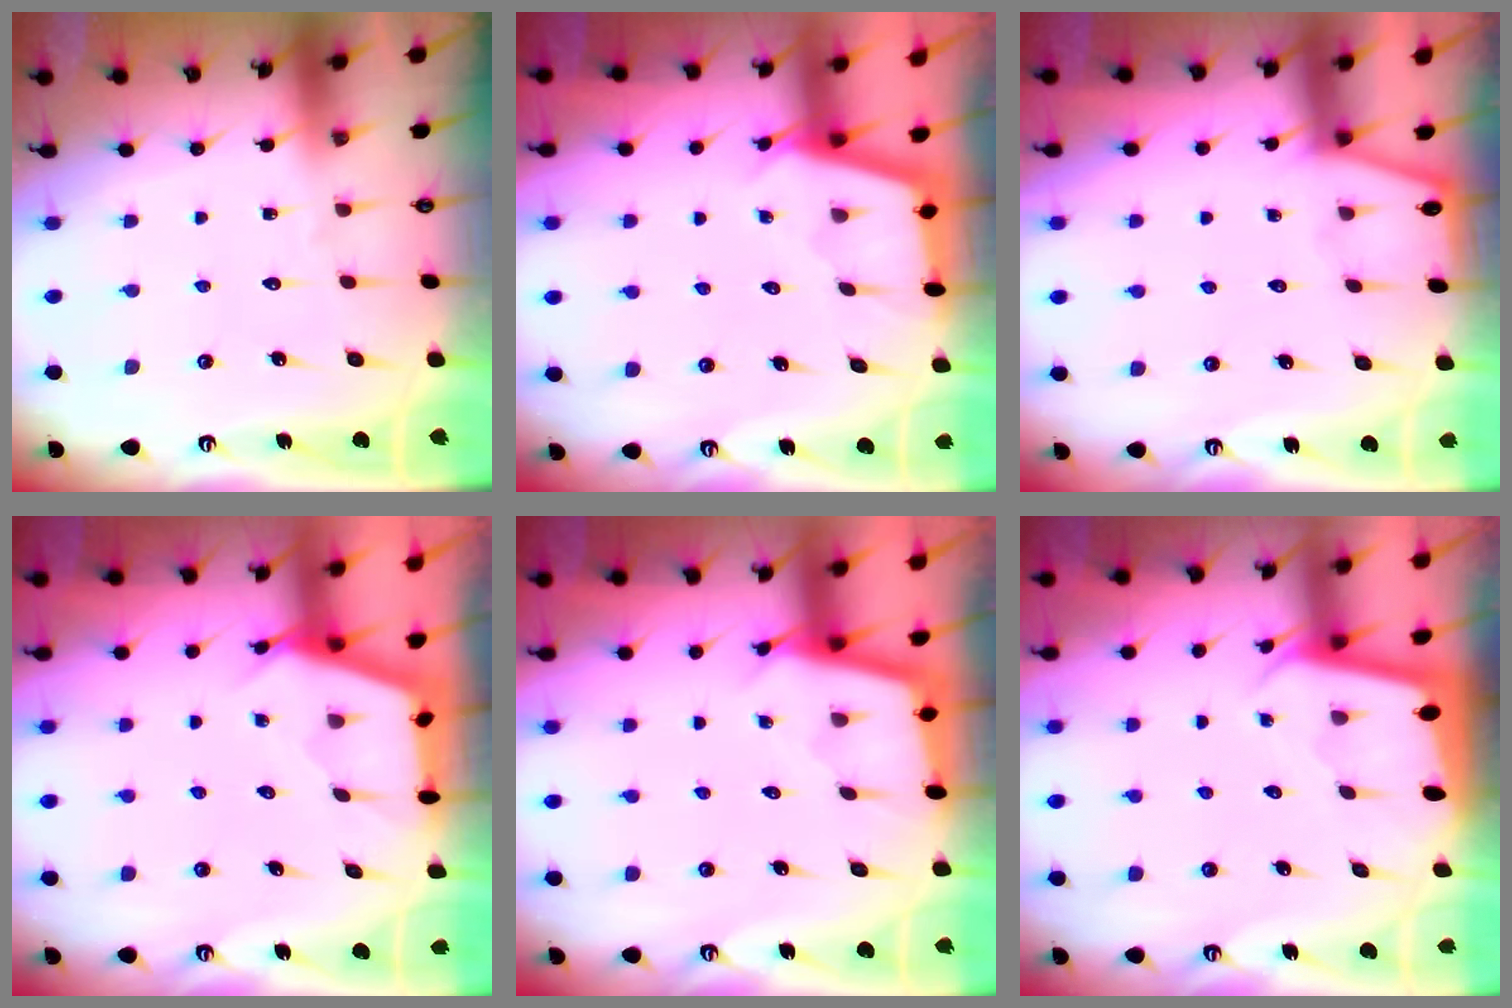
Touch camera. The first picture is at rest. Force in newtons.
{"total": 2.5, "press": 2.5, "slide": 0.1}
{"total": 1.8, "press": 1.8, "slide": 0.1}
{"total": 3.1, "press": 3.1, "slide": 0.3}
{"total": 2.4, "press": 2.4, "slide": 0.2}
{"total": 1.9, "press": 1.9, "slide": 0.1}